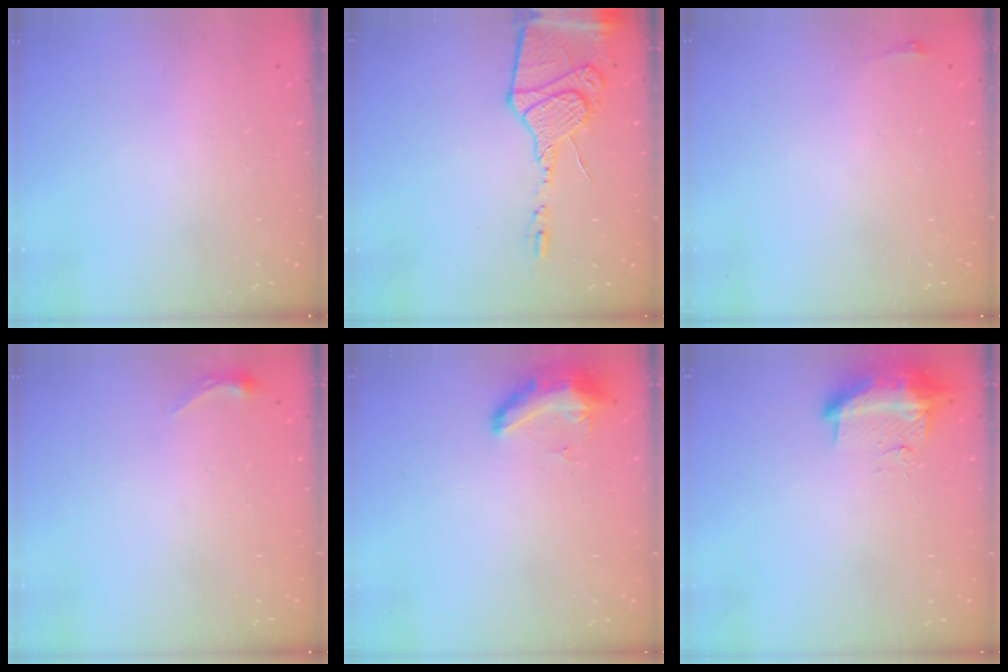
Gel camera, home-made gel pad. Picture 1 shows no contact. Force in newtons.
{"total": 15.2, "press": 15.1, "slide": 2.1}
{"total": 2.8, "press": 2.1, "slide": 1.9}
{"total": 3.9, "press": 3.8, "slide": 0.7}
{"total": 11.0, "press": 9.7, "slide": 5.3}
{"total": 19.1, "press": 13.0, "slide": 14.0}